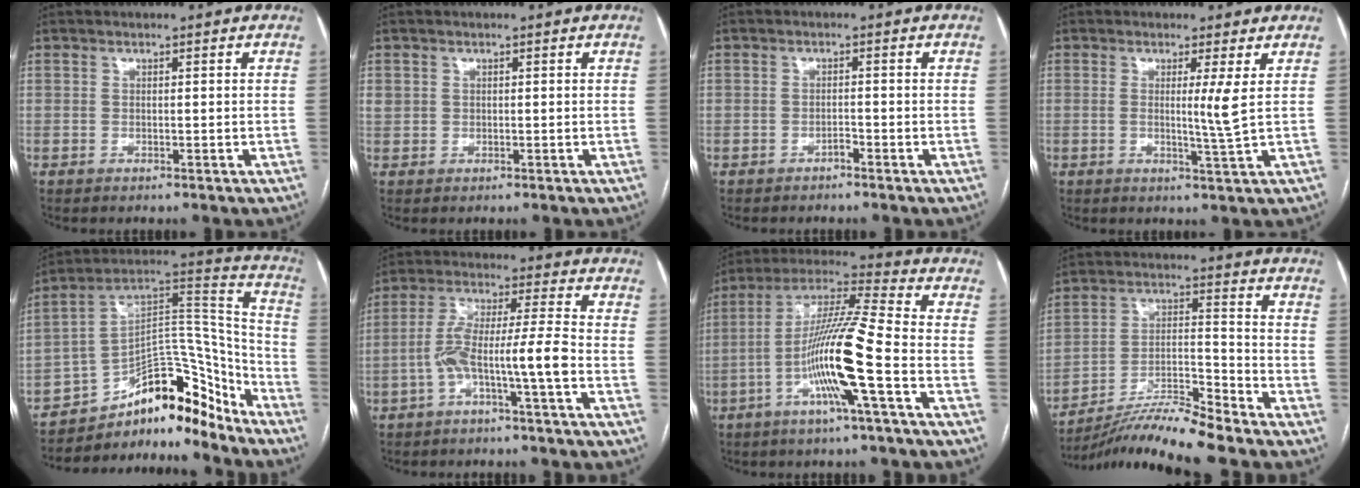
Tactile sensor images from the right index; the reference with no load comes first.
{"total": 1.7, "force": [0.6, 1.6, 0.5], "torque": [-0.005, 0.014, 0.014]}
{"total": 1.1, "force": [-0.8, 0.6, 0.3], "torque": [-0.002, 0.003, -0.014]}
{"total": 3.5, "force": [0.6, -1.1, 3.3], "torque": [-0.057, -0.011, 0.011]}
{"total": 18.8, "force": [-14.3, 7.0, 10.1], "torque": [-0.151, 0.073, -0.225]}
{"total": 9.0, "force": [-3.5, -0.2, 8.3], "torque": [-0.160, 0.030, -0.064]}
{"total": 14.2, "force": [-4.6, -0.5, 13.5], "torque": [-0.259, 0.007, -0.093]}
{"total": 11.9, "force": [-10.7, -1.1, 5.1], "torque": [-0.086, 0.006, -0.192]}